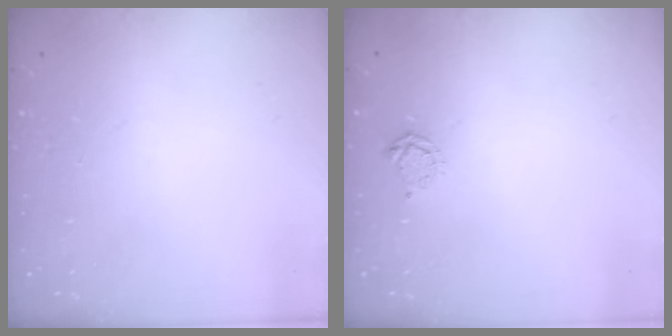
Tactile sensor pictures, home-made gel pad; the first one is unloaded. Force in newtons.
{"total": 4.4, "press": 4.3, "slide": 0.5}